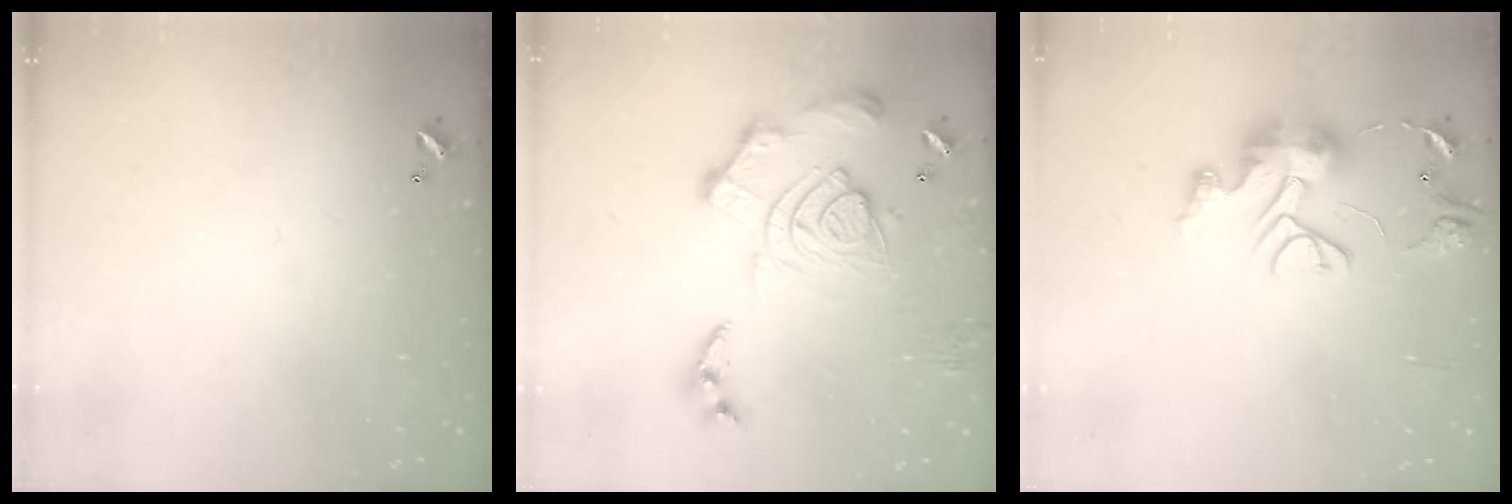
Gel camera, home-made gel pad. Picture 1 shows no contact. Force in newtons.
{"total": 17.1, "press": 17.0, "slide": 1.6}
{"total": 12.0, "press": 11.9, "slide": 1.2}